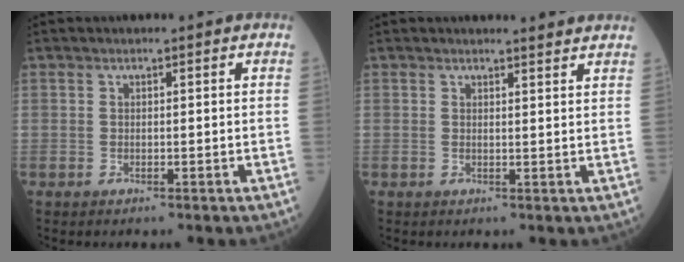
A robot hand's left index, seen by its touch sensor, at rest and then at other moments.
{"total": 3.1, "force": [3.1, 0.1, 0.4], "torque": [-0.012, -0.007, 0.029]}